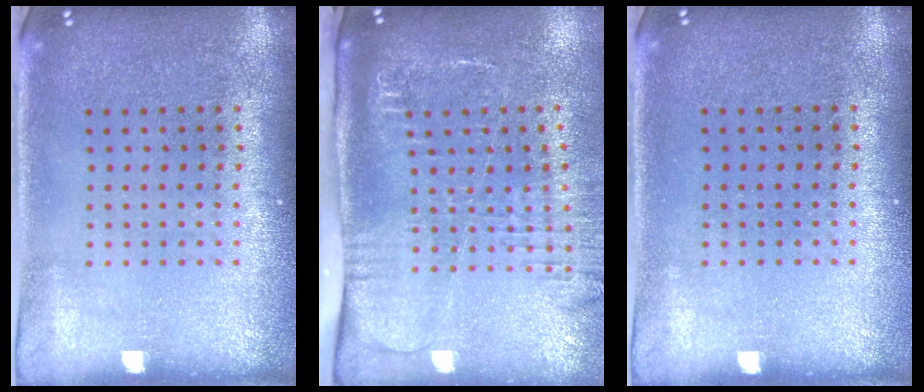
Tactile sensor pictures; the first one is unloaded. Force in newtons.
{"total": 2.8, "press": 2.1, "slide": 1.8}
{"total": 0.0}